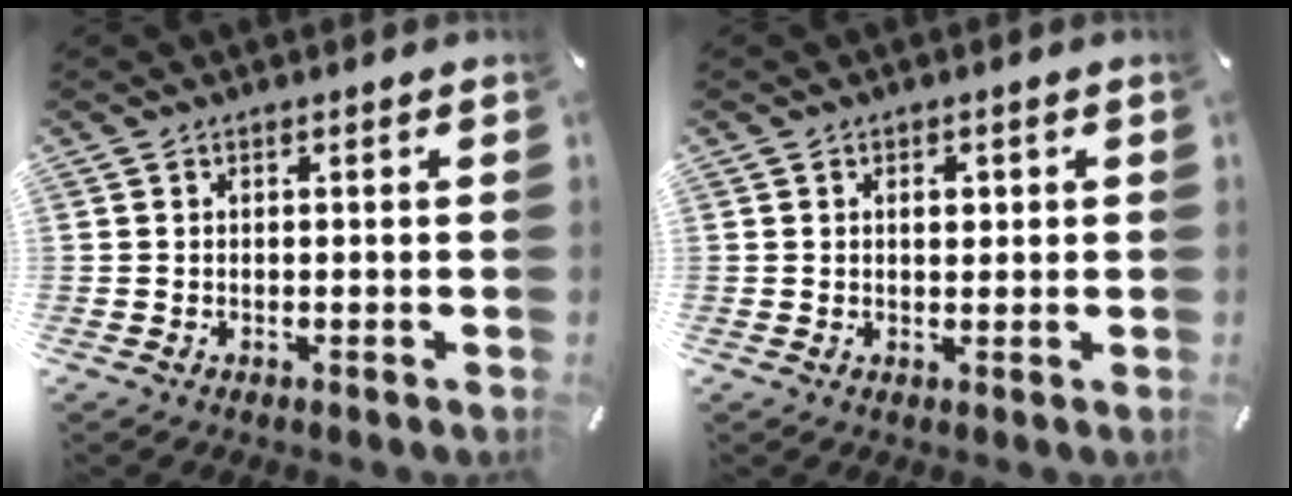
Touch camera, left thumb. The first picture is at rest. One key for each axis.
{"total": 2.3, "fx": 0.5, "fy": 1.6, "fz": 1.5, "tx": -0.009, "ty": -0.003, "tz": 0.002}